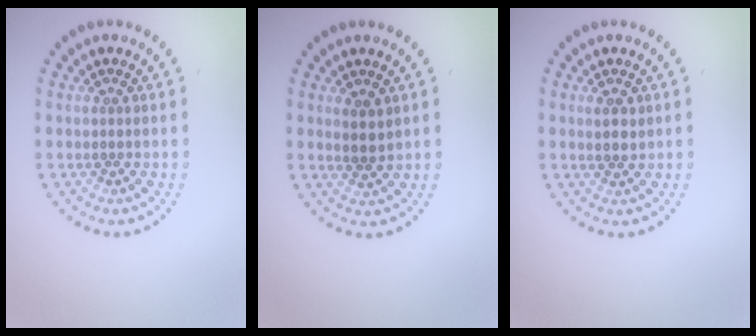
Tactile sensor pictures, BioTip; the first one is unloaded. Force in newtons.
{"total": 1.8, "press": 1.5, "slide": 0.9}
{"total": 1.5, "press": 1.4, "slide": 0.6}